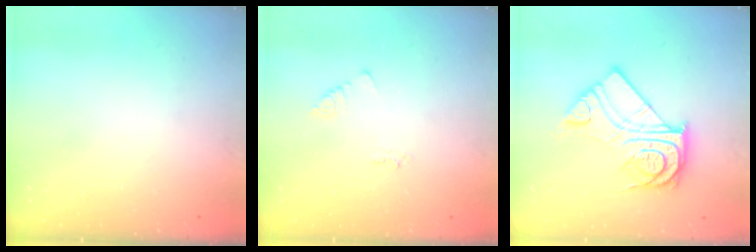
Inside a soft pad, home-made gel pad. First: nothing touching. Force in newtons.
{"total": 2.2, "press": 2.1, "slide": 0.4}
{"total": 16.6, "press": 16.5, "slide": 1.4}